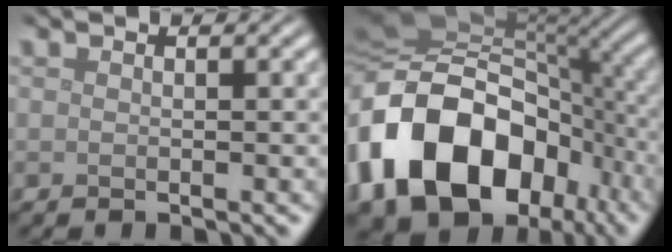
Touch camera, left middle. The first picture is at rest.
{"total": 16.4, "force": [-5.4, 11.5, 10.3], "torque": [-0.195, -0.007, -0.093]}